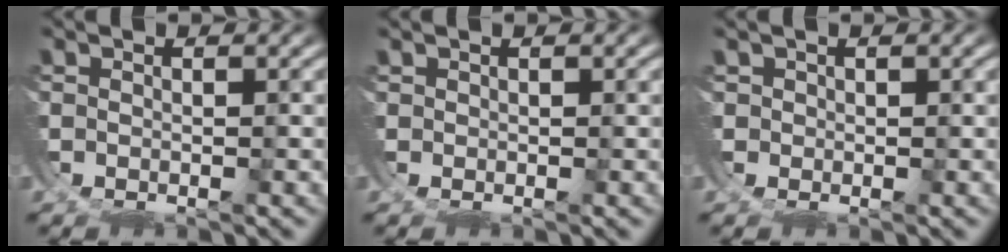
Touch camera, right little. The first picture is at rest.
{"total": 0.0}
{"total": 0.9, "force": [0.2, 0.9, -0.2], "torque": [0.000, -0.002, 0.004]}